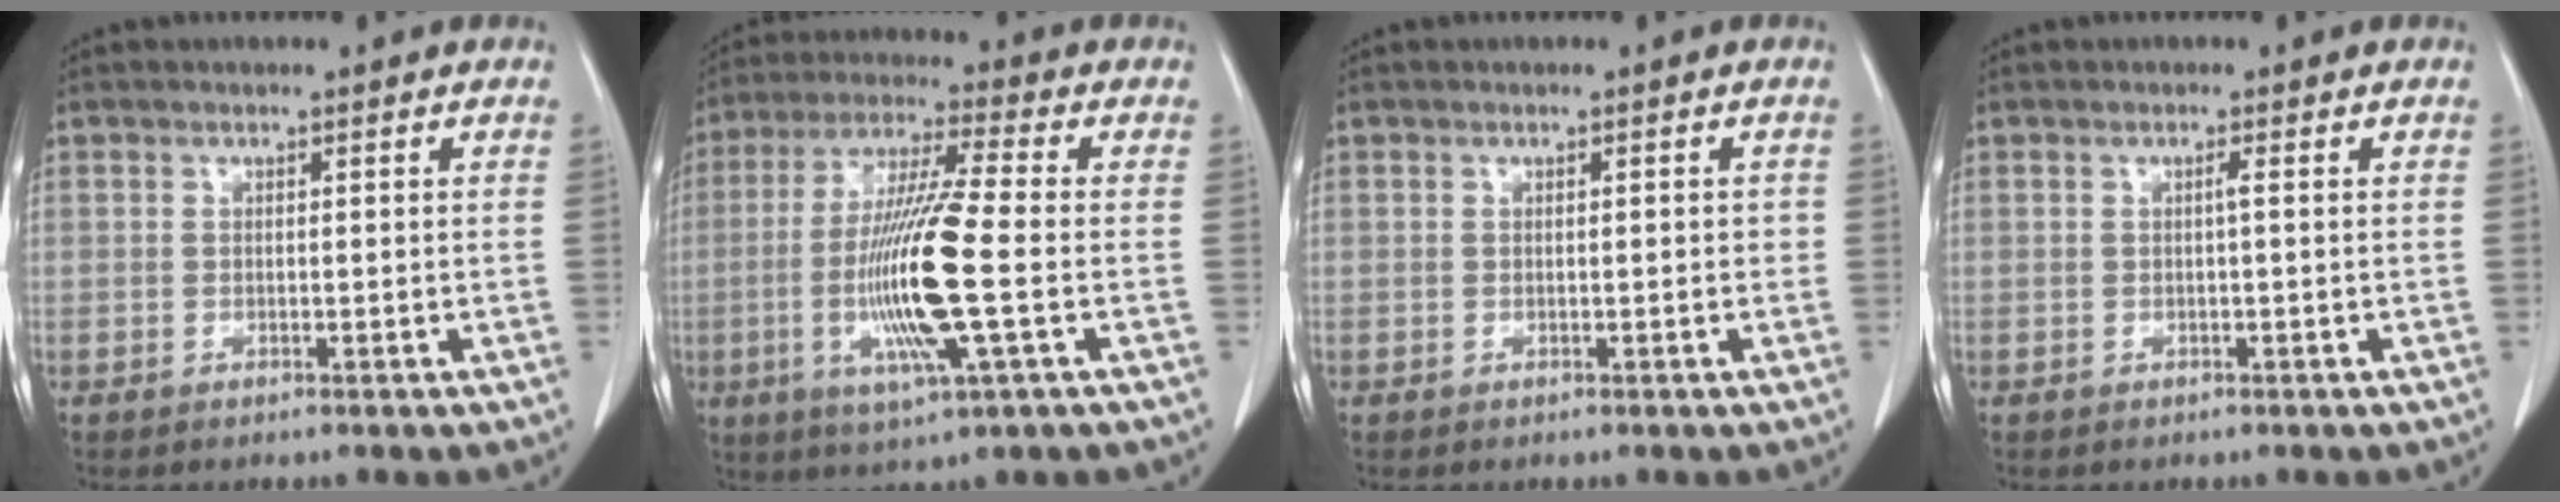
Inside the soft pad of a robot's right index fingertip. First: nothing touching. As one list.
[{"total": 14.7, "force": [-2.6, 0.3, 14.4], "torque": [-0.289, -0.013, -0.053]}, {"total": 0.9, "force": [0.0, 0.3, 0.8], "torque": [-0.011, 0.001, 0.002]}, {"total": 0.6, "force": [0.0, -0.1, 0.6], "torque": [-0.007, 0.001, 0.000]}]